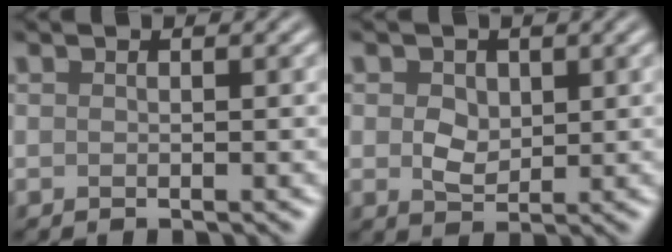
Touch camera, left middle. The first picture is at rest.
{"total": 2.5, "force": [0.5, 1.9, 1.6], "torque": [-0.033, -0.002, 0.008]}